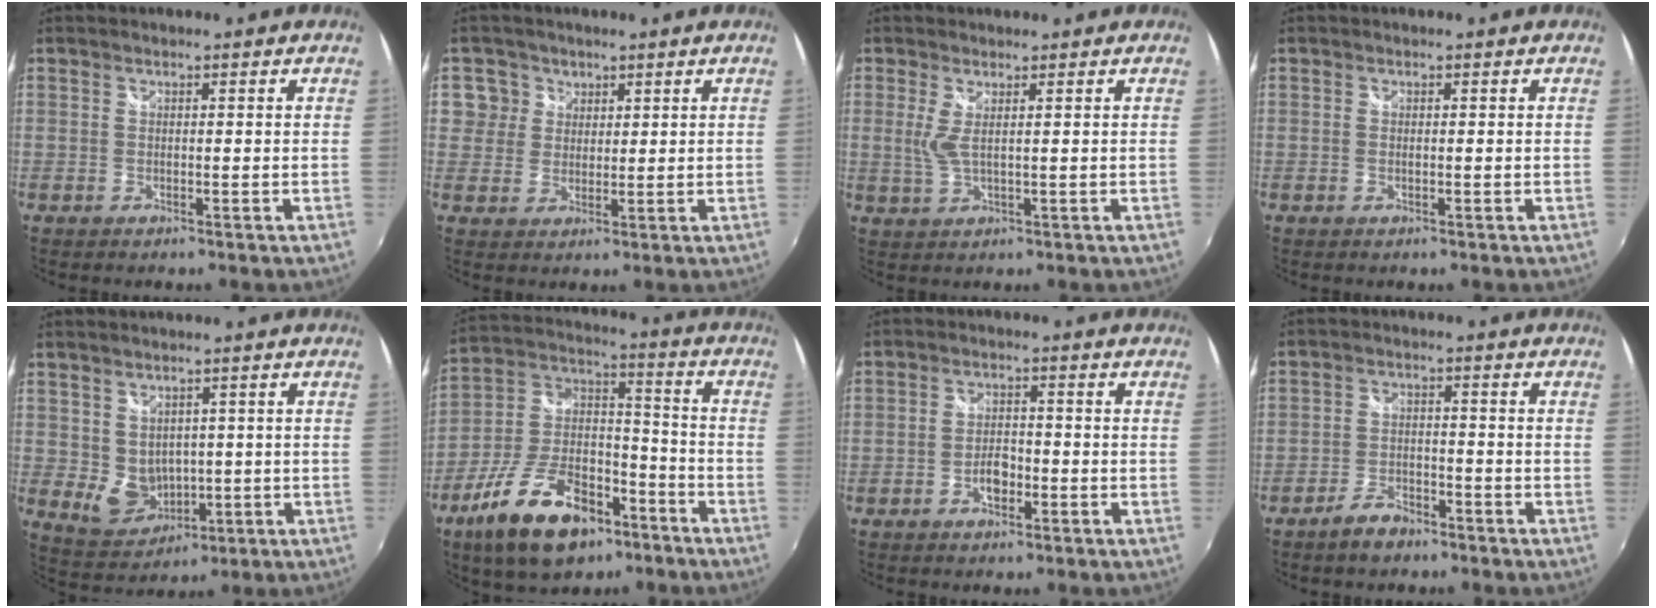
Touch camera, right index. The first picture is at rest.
{"total": 4.8, "force": [1.7, 4.4, 0.2], "torque": [0.014, 0.022, 0.029]}
{"total": 3.1, "force": [0.8, 0.3, 3.0], "torque": [-0.063, -0.006, 0.015]}
{"total": 0.6, "force": [0.0, 0.1, 0.6], "torque": [-0.014, 0.000, -0.003]}
{"total": 6.2, "force": [0.4, 5.3, 3.2], "torque": [-0.062, -0.005, 0.027]}
{"total": 20.0, "force": [-11.8, 9.8, 12.7], "torque": [-0.254, 0.005, -0.198]}
{"total": 3.7, "force": [-1.7, 2.0, 2.6], "torque": [-0.051, 0.004, -0.030]}
{"total": 5.1, "force": [-4.0, 2.1, 2.3], "torque": [-0.061, 0.004, -0.068]}